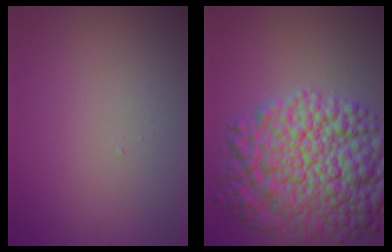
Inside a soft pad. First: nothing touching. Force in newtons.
{"total": 14.0, "press": 14.0, "slide": 0.2}